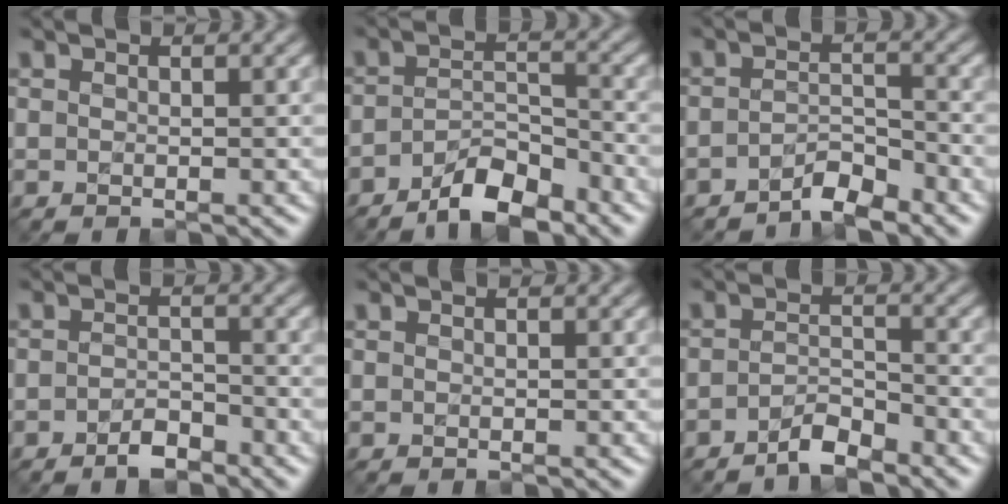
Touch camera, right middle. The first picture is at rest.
{"total": 4.9, "force": [-3.6, 1.6, 2.9], "torque": [-0.047, 0.004, -0.066]}
{"total": 2.7, "force": [-2.3, 0.7, 1.3], "torque": [-0.019, 0.011, -0.044]}
{"total": 2.4, "force": [-1.7, 0.9, 1.4], "torque": [-0.021, 0.005, -0.033]}
{"total": 0.0}
{"total": 2.6, "force": [-2.1, 0.6, 1.3], "torque": [-0.025, 0.009, -0.043]}